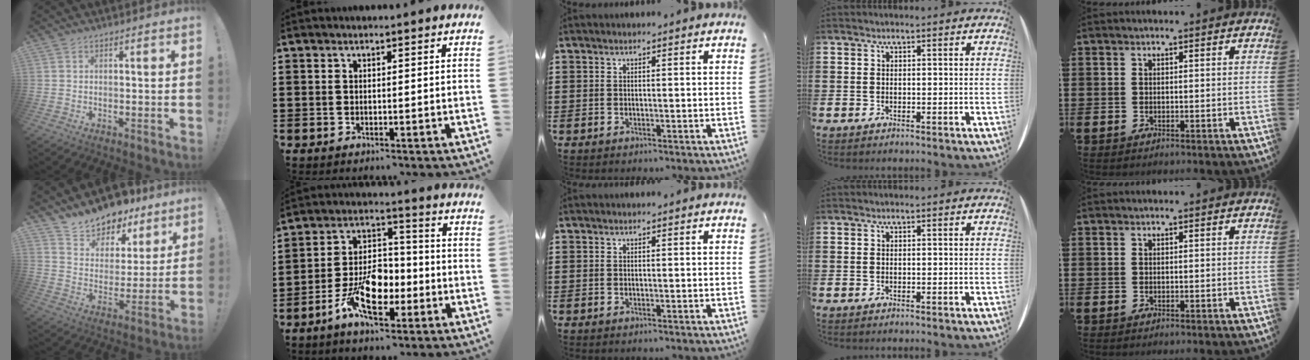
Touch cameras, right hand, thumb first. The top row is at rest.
{"thumb": {"total": 10.4, "force": [9.6, 3.9, 0.7], "torque": [-0.027, -0.092, 0.175]}, "index": {"total": 10.0, "force": [-4.2, 5.4, 7.2], "torque": [-0.143, 0.003, -0.076]}}